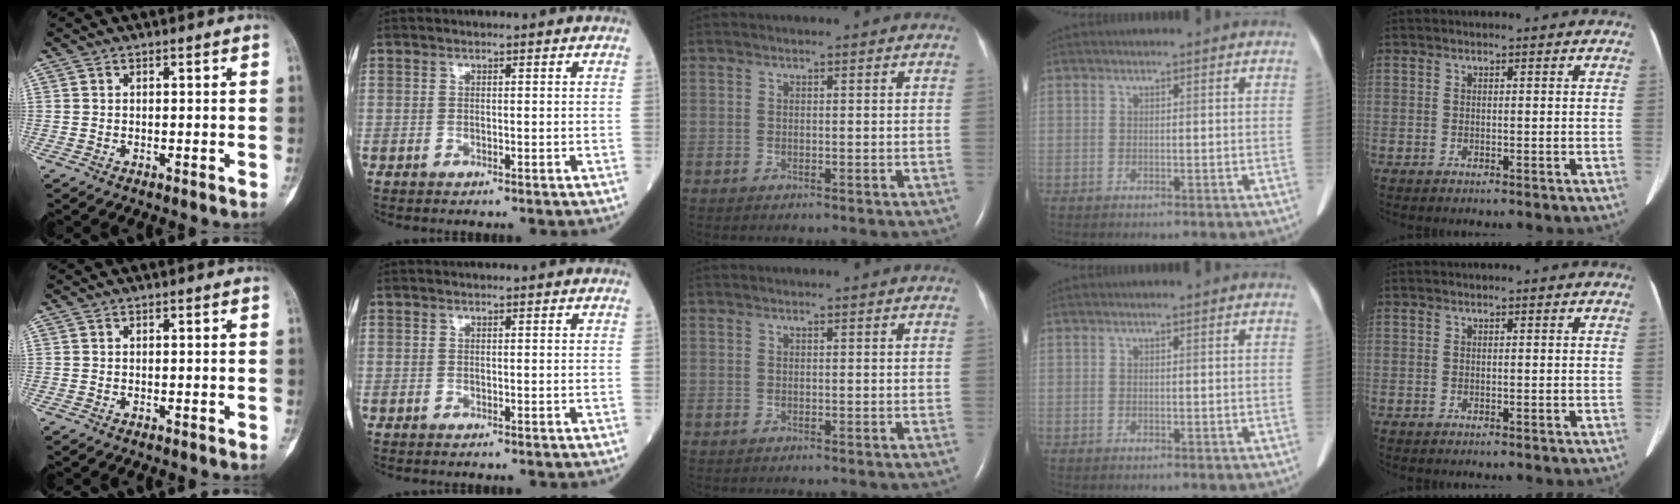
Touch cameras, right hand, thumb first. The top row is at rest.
{}